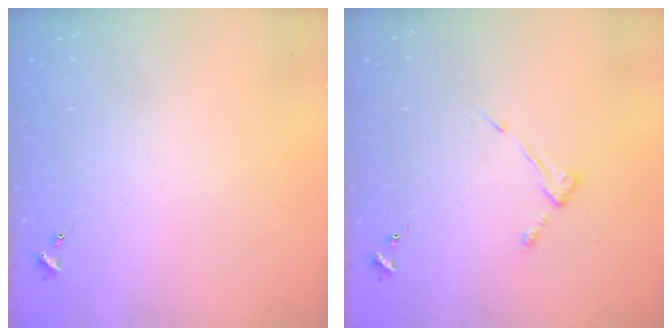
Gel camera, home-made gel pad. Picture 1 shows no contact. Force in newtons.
{"total": 5.2, "press": 5.1, "slide": 0.6}